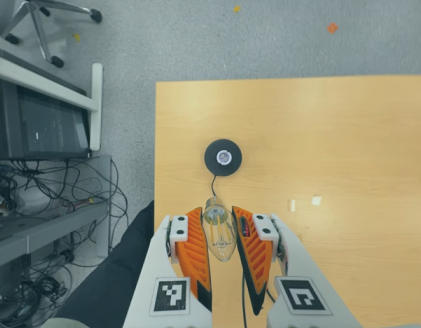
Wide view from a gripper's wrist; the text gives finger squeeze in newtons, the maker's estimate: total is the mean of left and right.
{"total": 19.1, "left": 21.4, "right": 16.8}